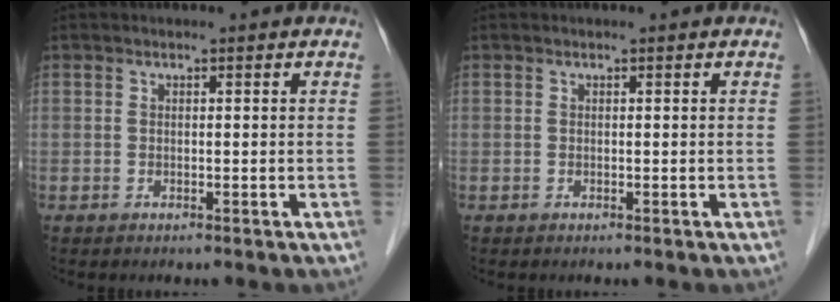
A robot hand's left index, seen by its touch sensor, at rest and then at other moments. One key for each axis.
{"total": 0.0}